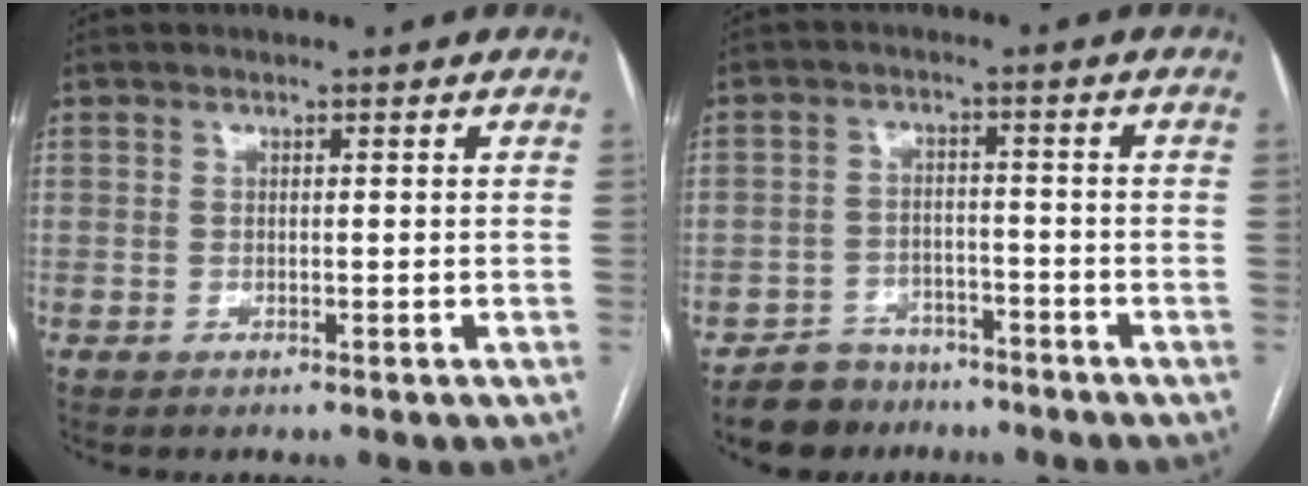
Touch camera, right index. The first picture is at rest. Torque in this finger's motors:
{"motor_torque": [-1.31, -0.83, -1.05, -0.21]}